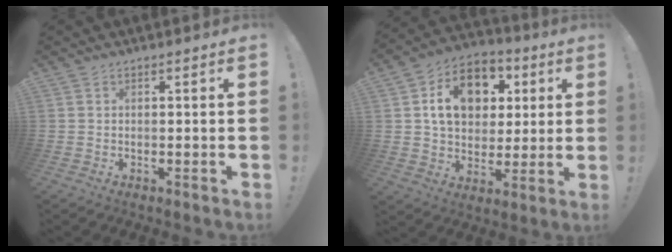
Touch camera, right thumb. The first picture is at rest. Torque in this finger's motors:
{"motor_torque": [0.74, 0.77, 0.56, -0.24, 0.20]}